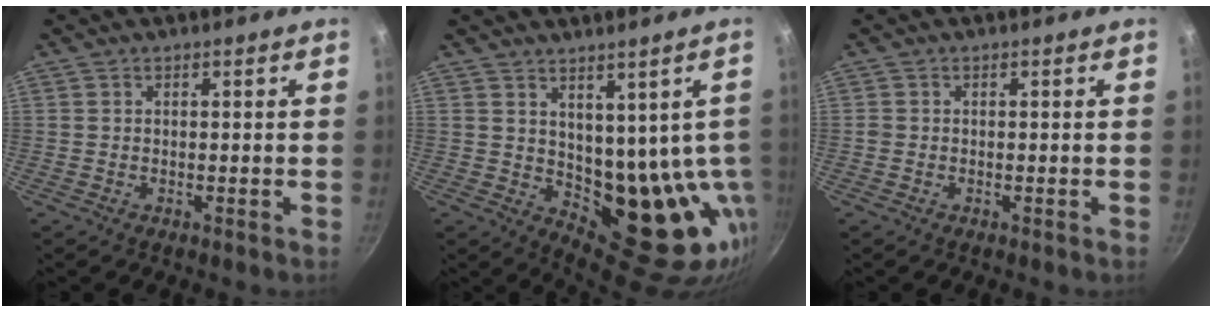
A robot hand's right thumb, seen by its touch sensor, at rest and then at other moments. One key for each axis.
{"total": 13.7, "fx": 2.3, "fy": 8.5, "fz": 10.5, "tx": -0.097, "ty": -0.027, "tz": 0.063}
{"total": 0.7, "fx": -0.2, "fy": 0.6, "fz": 0.2, "tx": -0.003, "ty": 0.002, "tz": -0.004}